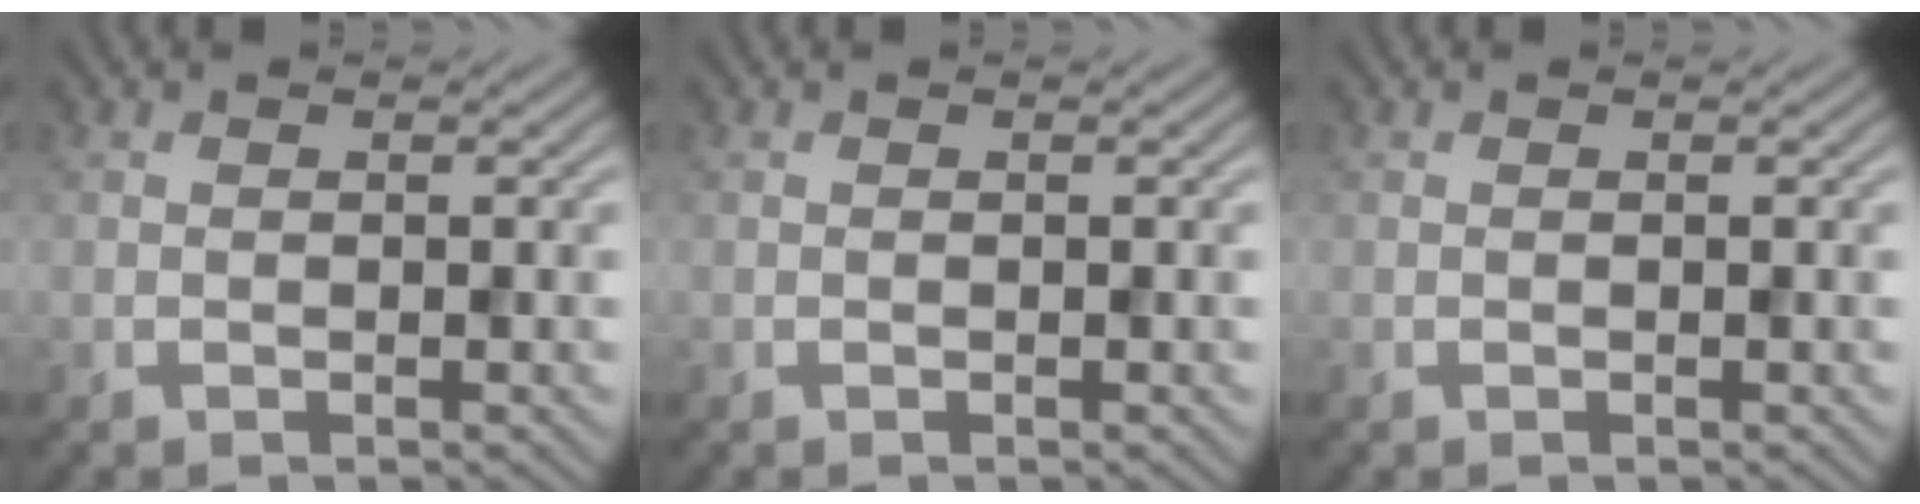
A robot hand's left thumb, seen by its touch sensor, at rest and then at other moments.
{"total": 0.0}
{"total": 0.0}